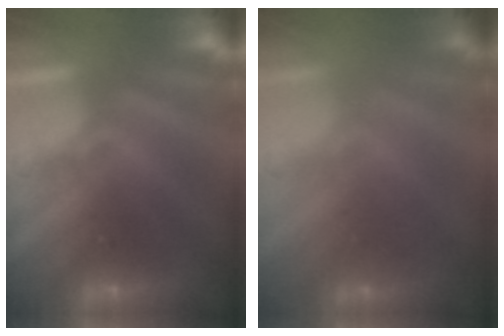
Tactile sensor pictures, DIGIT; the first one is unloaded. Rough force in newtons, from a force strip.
{"total": 1.6}